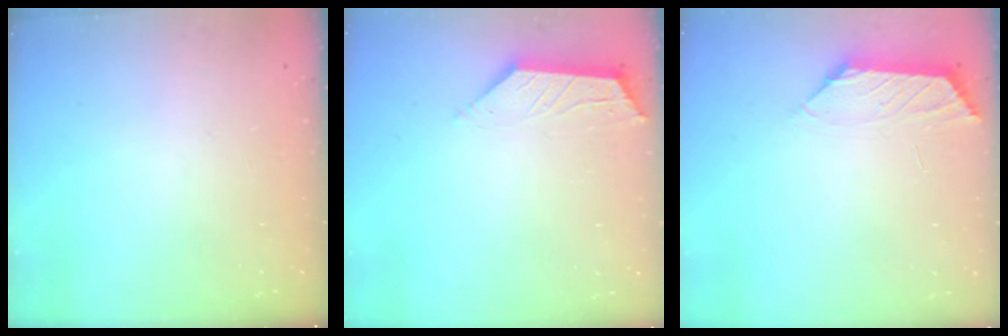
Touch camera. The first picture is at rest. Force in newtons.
{"total": 3.0, "press": 2.9, "slide": 0.5}
{"total": 1.8, "press": 1.7, "slide": 0.5}